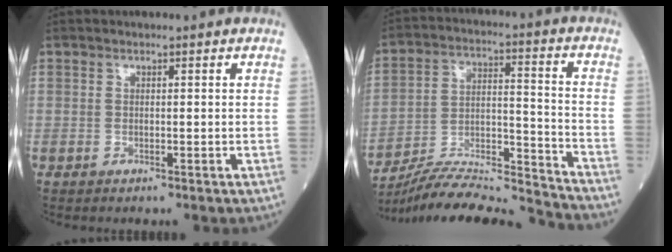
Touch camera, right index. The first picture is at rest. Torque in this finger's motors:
{"motor_torque": [0.77, -1.37, 0.32, 0.07]}